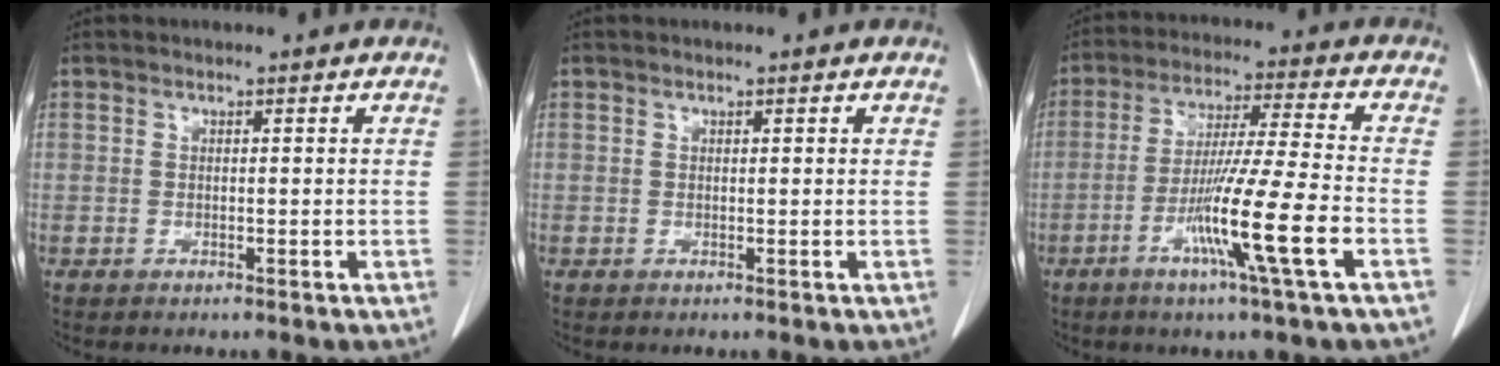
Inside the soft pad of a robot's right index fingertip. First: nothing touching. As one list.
[{"total": 0.0}, {"total": 13.0, "force": [-4.9, -1.5, 12.0], "torque": [-0.221, -0.019, -0.093]}]